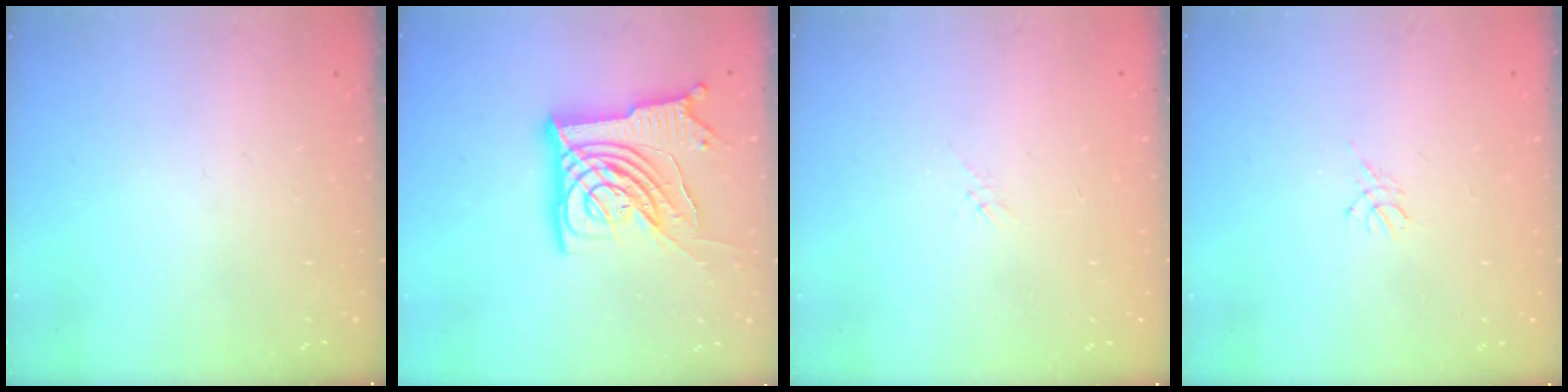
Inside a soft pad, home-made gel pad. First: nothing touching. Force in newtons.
{"total": 17.0, "press": 16.9, "slide": 1.7}
{"total": 0.5, "press": 0.5, "slide": 0.2}
{"total": 3.0, "press": 2.9, "slide": 0.6}